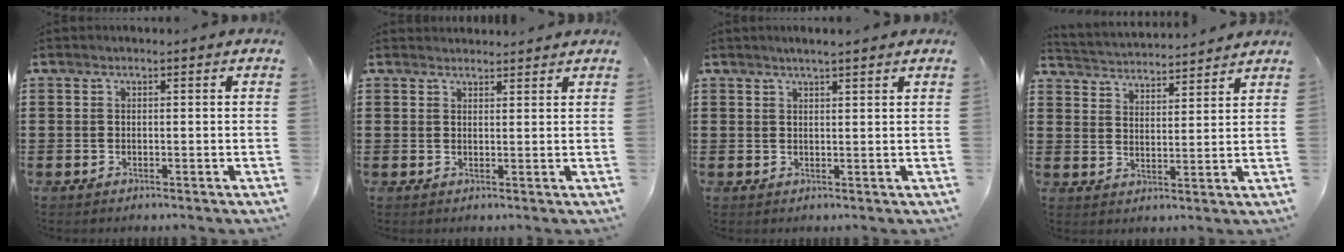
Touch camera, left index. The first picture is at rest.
{"total": 1.8, "force": [1.8, 0.3, -0.1], "torque": [-0.003, 0.000, 0.035]}
{"total": 1.8, "force": [1.5, 0.0, 0.9], "torque": [-0.020, 0.003, 0.028]}
{"total": 3.2, "force": [3.2, 0.0, -0.4], "torque": [-0.011, -0.024, 0.051]}